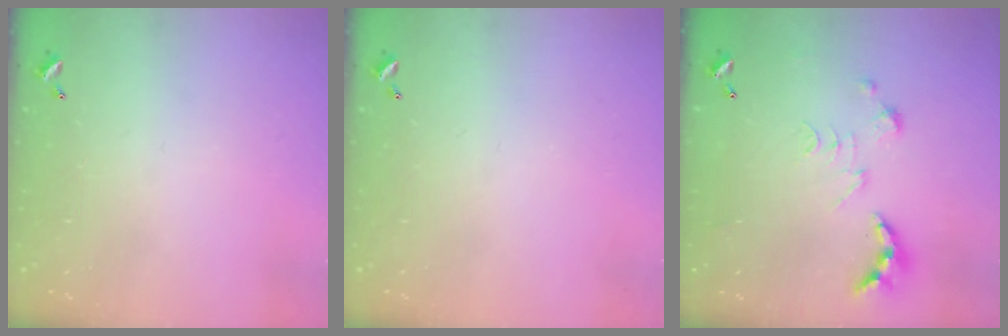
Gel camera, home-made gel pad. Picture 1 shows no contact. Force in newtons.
{"total": 0.0}
{"total": 0.8, "press": 0.8, "slide": 0.3}